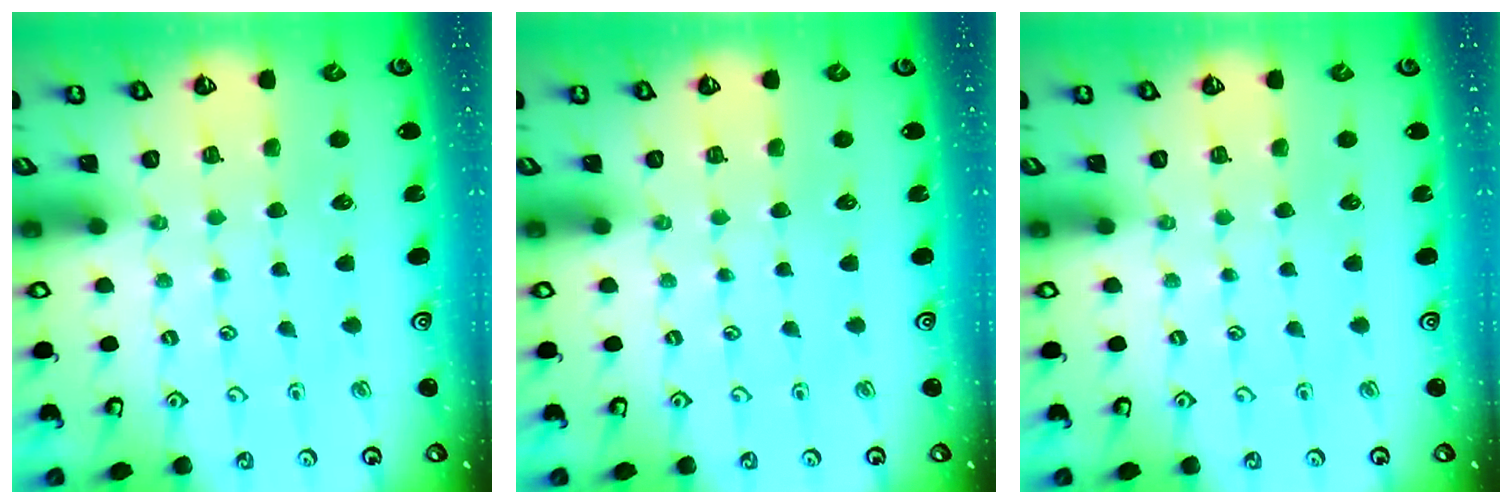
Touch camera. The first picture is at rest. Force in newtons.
{"total": 0.0}
{"total": 0.0}